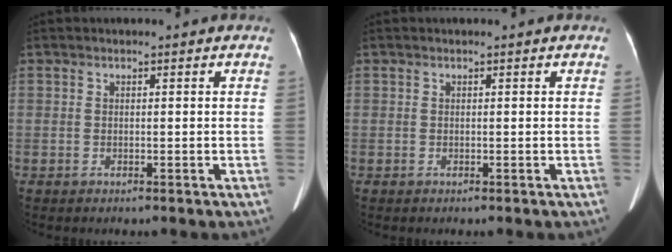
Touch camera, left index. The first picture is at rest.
{"total": 0.0}